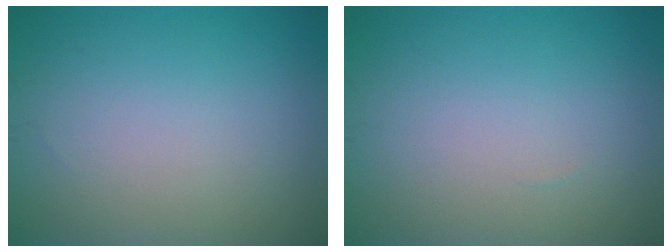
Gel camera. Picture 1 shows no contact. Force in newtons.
{"total": 0.0}